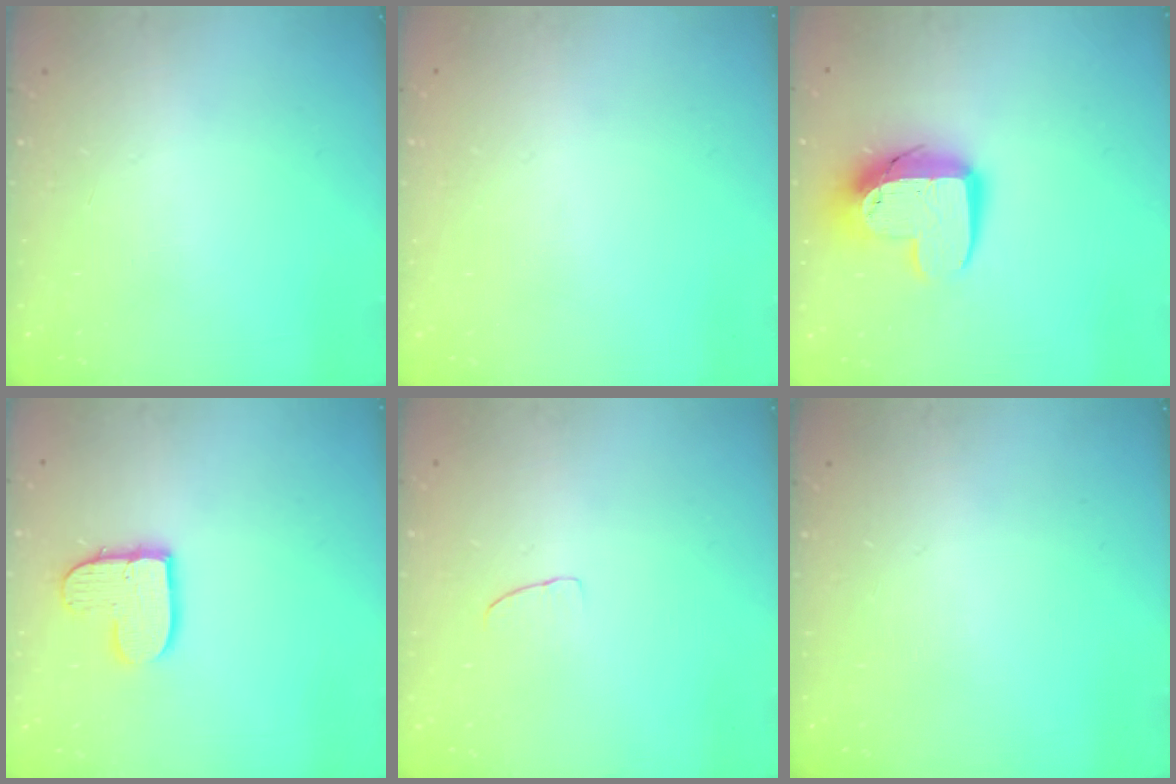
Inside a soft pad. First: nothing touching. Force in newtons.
{"total": 0.0}
{"total": 11.0, "press": 10.9, "slide": 0.9}
{"total": 10.1, "press": 10.1, "slide": 0.7}
{"total": 2.6, "press": 2.6, "slide": 0.2}
{"total": 0.0}